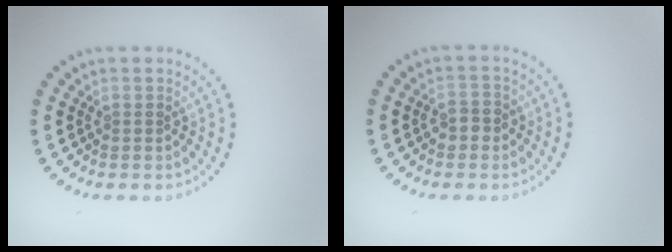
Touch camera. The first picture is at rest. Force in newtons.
{"total": 1.6, "press": 1.6, "slide": 0.4}